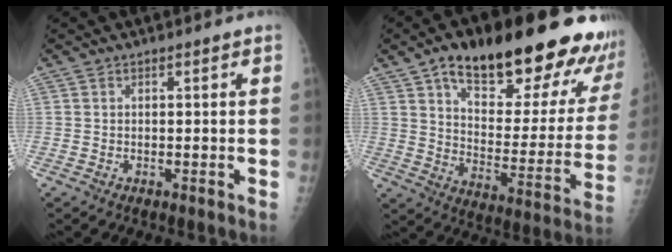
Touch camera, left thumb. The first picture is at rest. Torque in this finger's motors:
{"motor_torque": [0.57, 0.82, 1.48, -1.29, 0.36]}